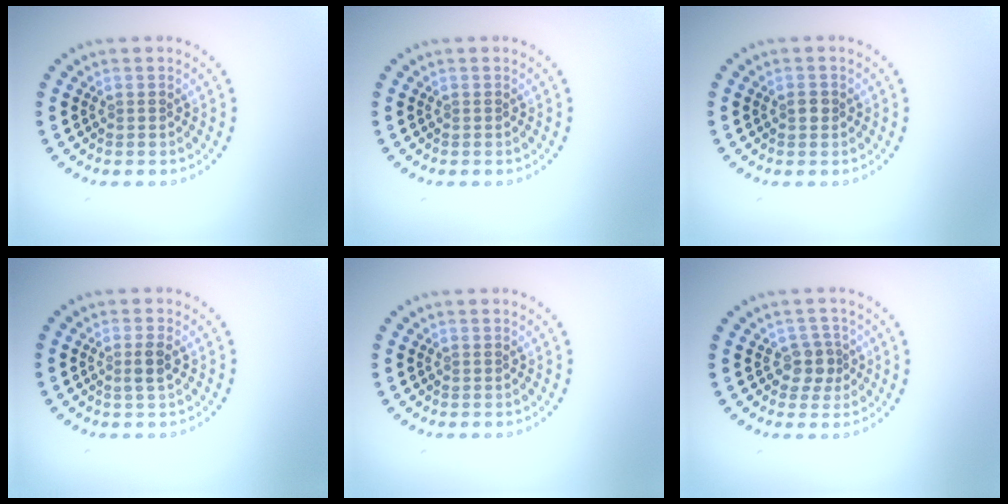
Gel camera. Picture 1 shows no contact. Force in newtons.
{"total": 0.0}
{"total": 0.9, "press": 0.9, "slide": 0.2}
{"total": 1.4, "press": 1.2, "slide": 0.7}
{"total": 0.0}
{"total": 2.2, "press": 1.9, "slide": 1.1}